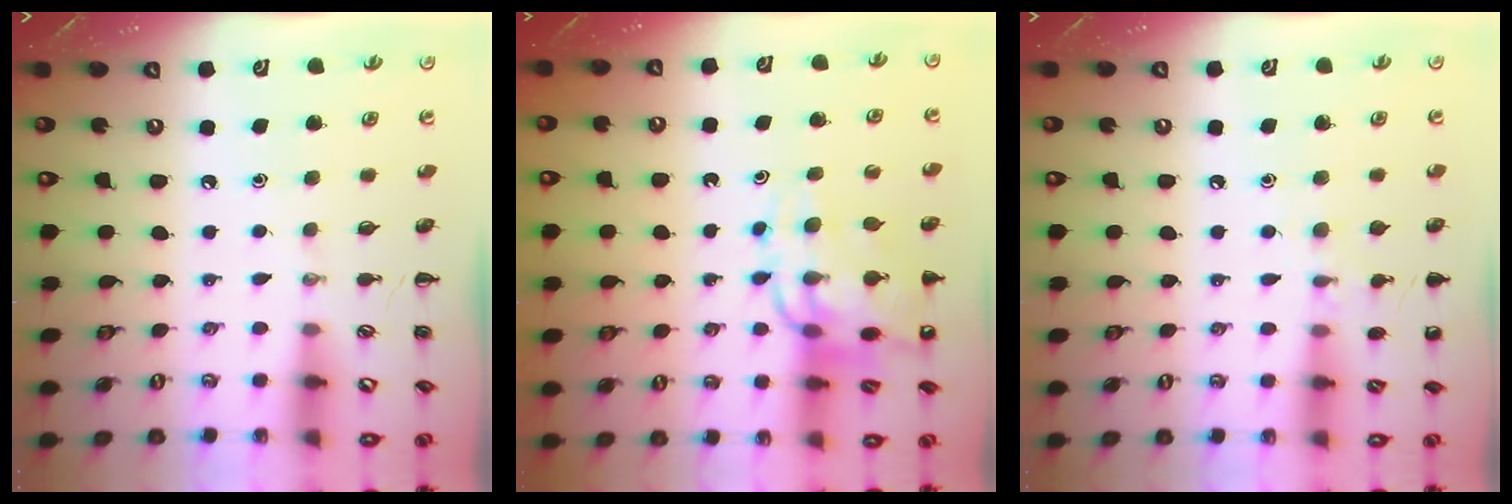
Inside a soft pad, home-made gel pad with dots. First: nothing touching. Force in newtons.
{"total": 14.5, "press": 14.1, "slide": 3.4}
{"total": 7.0, "press": 6.8, "slide": 1.9}